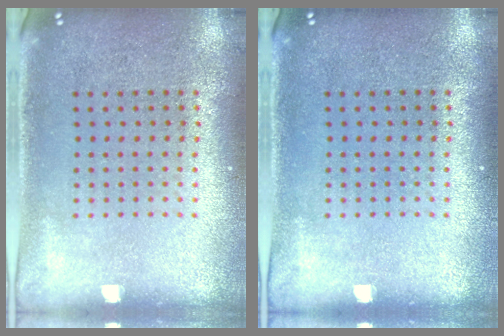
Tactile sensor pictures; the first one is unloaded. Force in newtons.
{"total": 0.0}